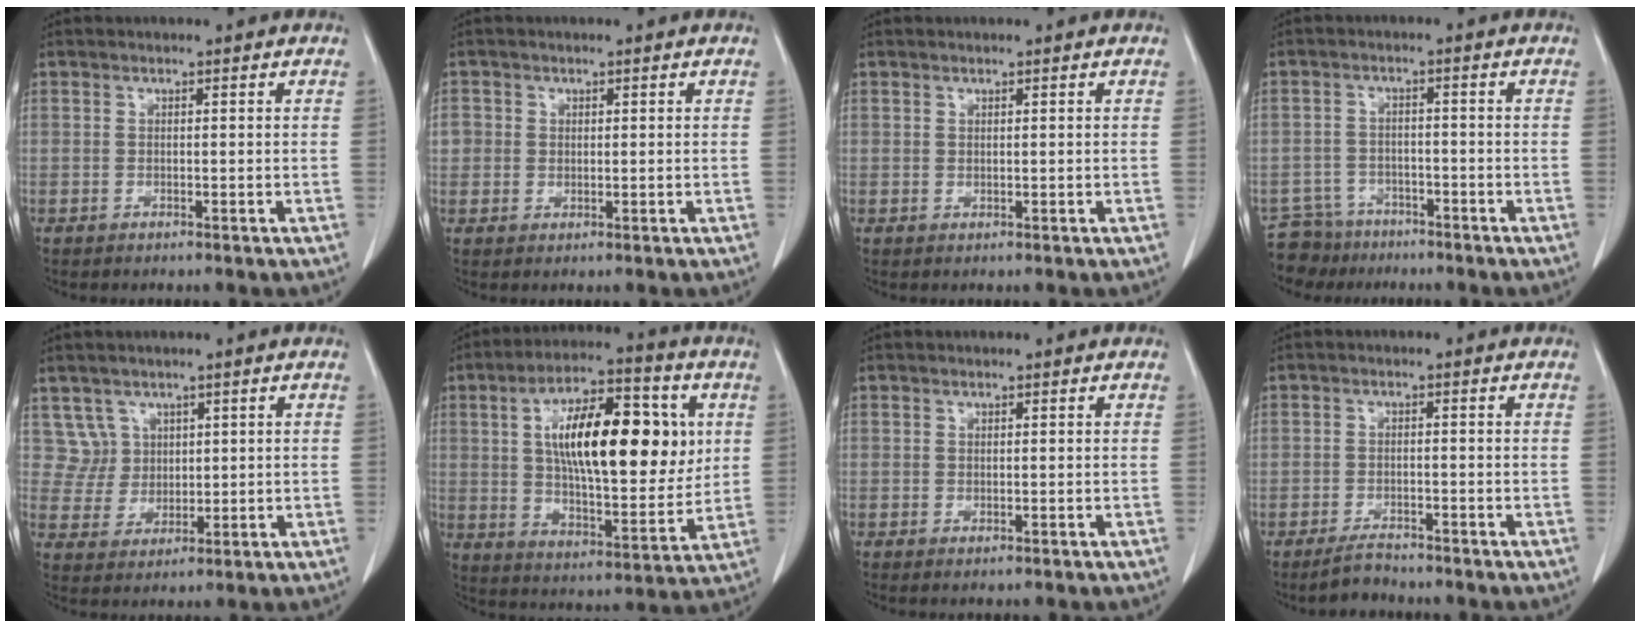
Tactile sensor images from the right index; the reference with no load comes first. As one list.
[{"total": 3.9, "force": [0.5, 3.7, 1.1], "torque": [-0.025, 0.009, 0.011]}, {"total": 0.0}, {"total": 6.2, "force": [-5.0, 3.5, -0.6], "torque": [0.015, 0.009, -0.087]}, {"total": 4.9, "force": [2.4, 4.3, -0.2], "torque": [0.010, 0.005, 0.053]}, {"total": 21.0, "force": [4.5, 7.6, 19.0], "torque": [-0.318, 0.022, 0.071]}, {"total": 0.8, "force": [-0.2, 0.3, 0.7], "torque": [-0.015, -0.004, -0.001]}, {"total": 3.1, "force": [-2.8, 0.9, 1.0], "torque": [-0.022, -0.004, -0.048]}]